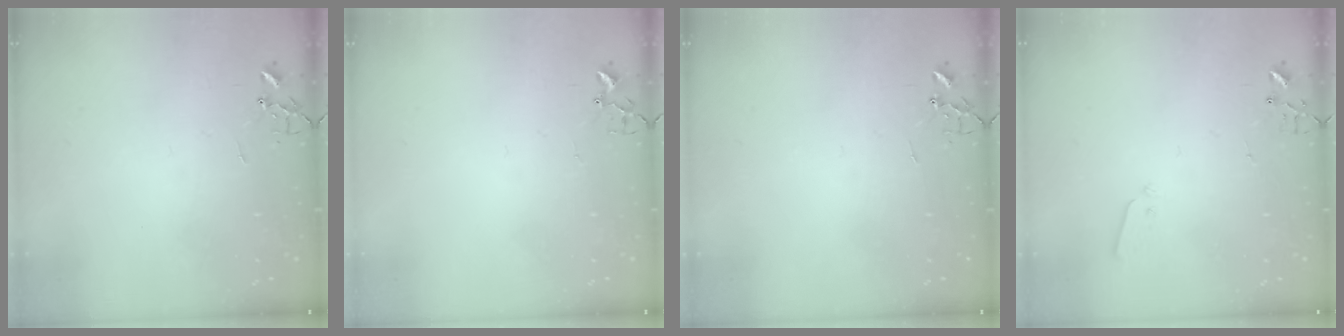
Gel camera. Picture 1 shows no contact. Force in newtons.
{"total": 3.0, "press": 2.9, "slide": 0.4}
{"total": 0.0}
{"total": 3.1, "press": 3.0, "slide": 0.7}